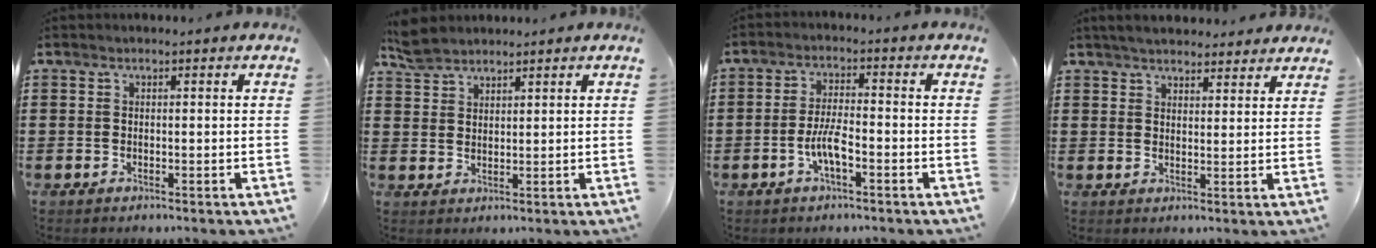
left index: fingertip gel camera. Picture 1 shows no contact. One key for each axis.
{"total": 3.5, "fx": 3.1, "fy": 1.3, "fz": 0.8, "tx": -0.026, "ty": 0.000, "tz": 0.060}
{"total": 5.1, "fx": -1.9, "fy": 1.3, "fz": 4.5, "tx": -0.104, "ty": -0.002, "tz": -0.042}
{"total": 3.6, "fx": 3.5, "fy": 0.5, "fz": 0.8, "tx": -0.024, "ty": -0.006, "tz": 0.065}